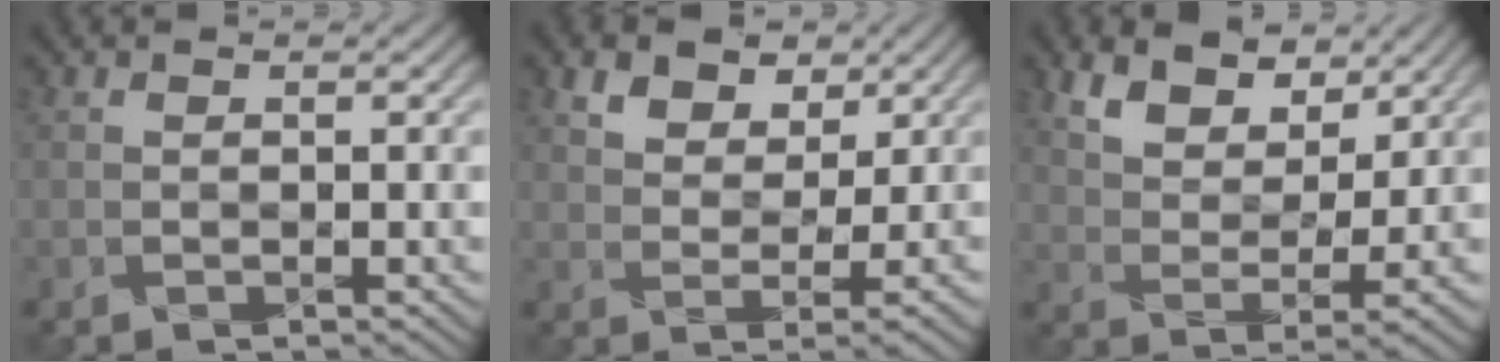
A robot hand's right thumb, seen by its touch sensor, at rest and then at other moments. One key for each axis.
{"total": 4.3, "fx": 2.7, "fy": 2.3, "fz": 2.4, "tx": -0.044, "ty": 0.001, "tz": 0.050}
{"total": 7.1, "fx": 4.9, "fy": 3.2, "fz": 4.1, "tx": -0.083, "ty": 0.001, "tz": 0.100}